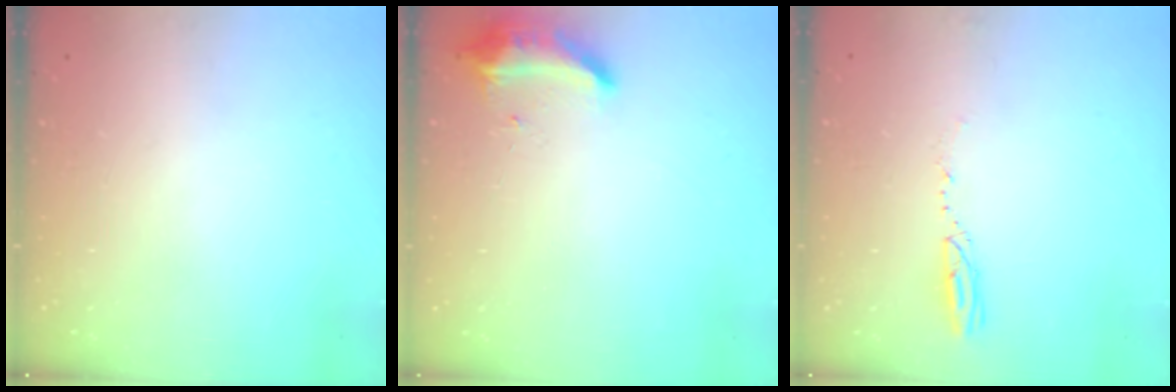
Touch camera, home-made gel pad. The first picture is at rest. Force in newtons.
{"total": 9.1, "press": 8.7, "slide": 2.6}
{"total": 3.4, "press": 3.1, "slide": 1.3}